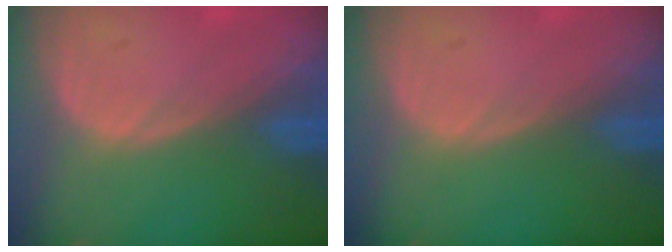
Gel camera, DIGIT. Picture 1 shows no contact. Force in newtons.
{"total": 0.0}